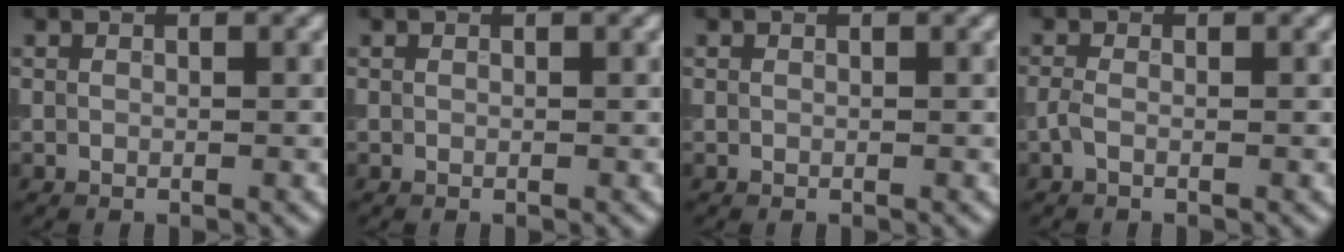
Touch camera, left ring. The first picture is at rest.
{"total": 0.0}
{"total": 0.0}
{"total": 1.1, "force": [-0.4, 0.4, 0.9], "torque": [-0.023, -0.001, -0.012]}